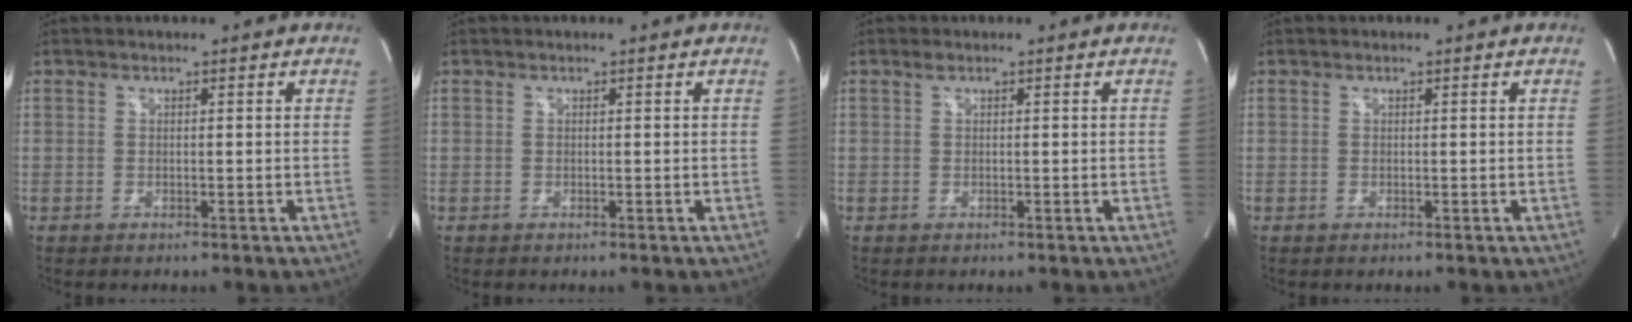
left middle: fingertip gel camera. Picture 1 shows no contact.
{"total": 0.0}
{"total": 0.6, "force": [0.4, 0.2, 0.3], "torque": [-0.007, 0.005, 0.007]}
{"total": 0.0}